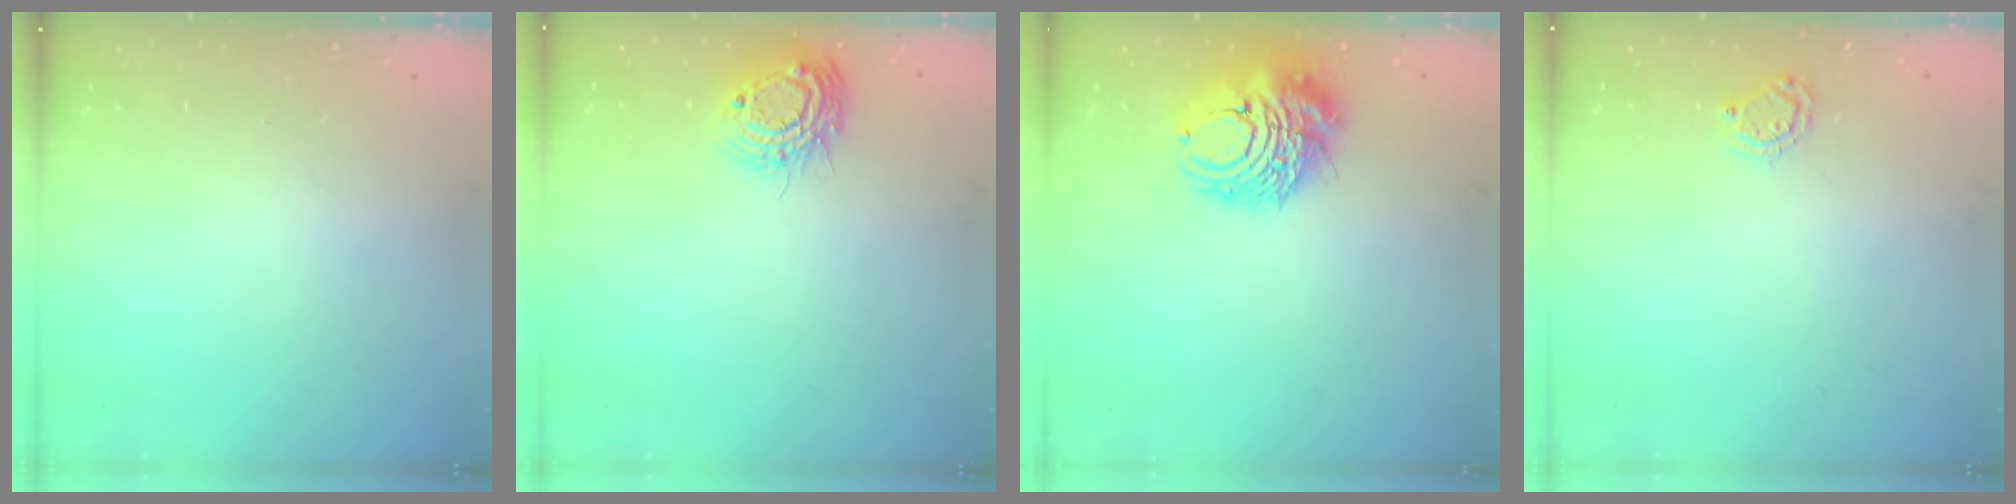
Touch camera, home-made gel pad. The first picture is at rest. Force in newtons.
{"total": 10.7, "press": 10.6, "slide": 0.9}
{"total": 11.2, "press": 11.1, "slide": 1.5}
{"total": 5.0, "press": 5.0, "slide": 0.3}